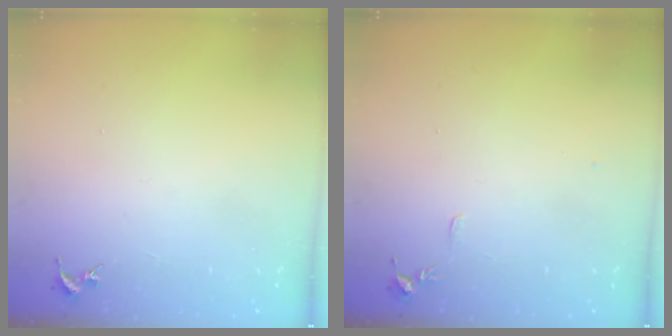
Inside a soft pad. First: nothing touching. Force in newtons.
{"total": 4.4, "press": 4.4, "slide": 0.6}